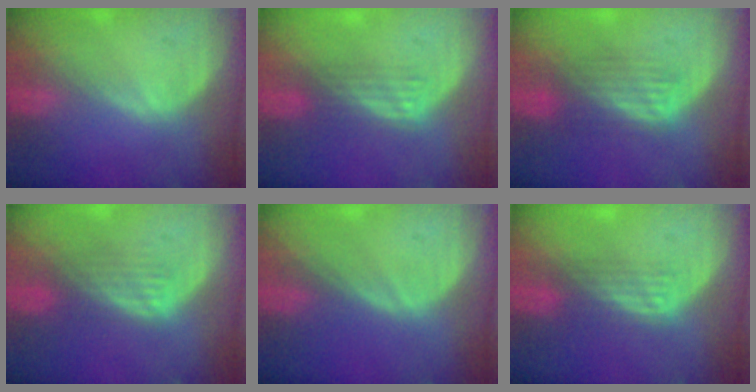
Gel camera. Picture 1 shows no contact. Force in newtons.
{"total": 2.8, "press": 2.5, "slide": 1.3}
{"total": 4.2, "press": 4.2, "slide": 0.1}
{"total": 4.0, "press": 3.5, "slide": 2.1}
{"total": 0.0}
{"total": 2.9, "press": 2.7, "slide": 1.2}